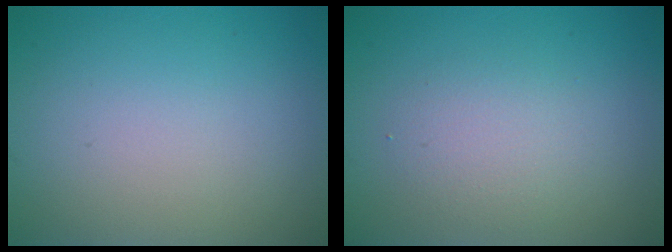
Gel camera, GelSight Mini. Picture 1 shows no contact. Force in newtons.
{"total": 2.4, "press": 2.4, "slide": 0.1}